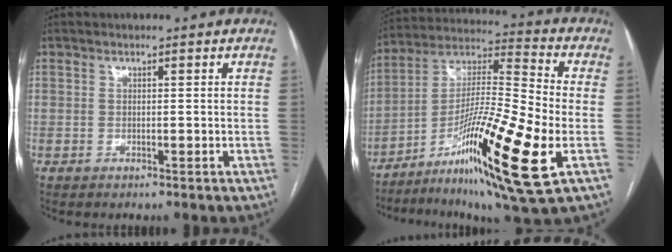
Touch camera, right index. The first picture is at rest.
{"total": 21.5, "force": [-7.9, 1.1, 20.0], "torque": [-0.360, -0.026, -0.138]}